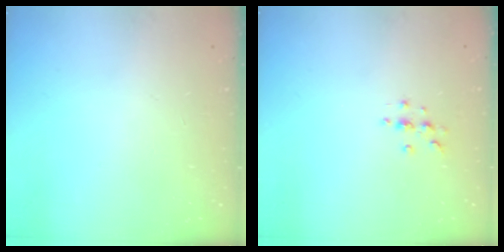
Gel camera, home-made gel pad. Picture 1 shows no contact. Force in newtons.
{"total": 3.0, "press": 3.0, "slide": 0.4}